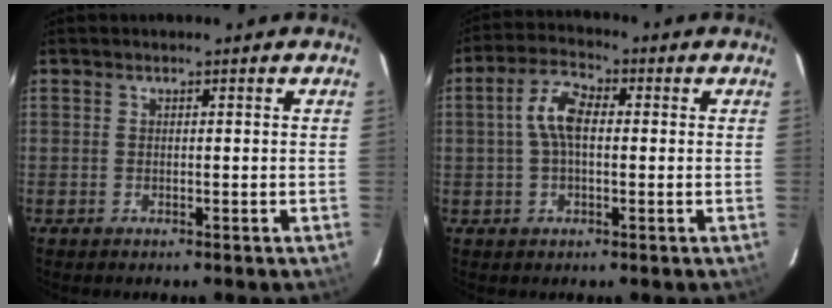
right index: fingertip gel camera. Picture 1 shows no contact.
{"total": 6.7, "force": [0.4, 3.3, 5.8], "torque": [-0.118, 0.018, 0.006]}